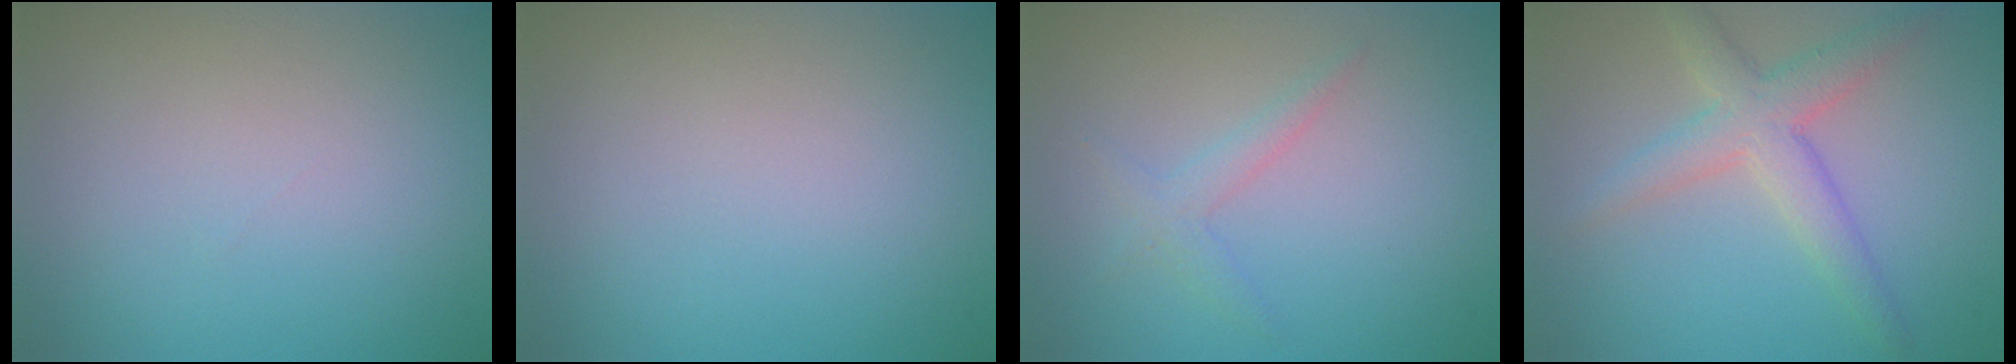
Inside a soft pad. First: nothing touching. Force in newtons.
{"total": 0.0}
{"total": 1.4, "press": 1.4, "slide": 0.0}
{"total": 4.2, "press": 4.2, "slide": 0.2}